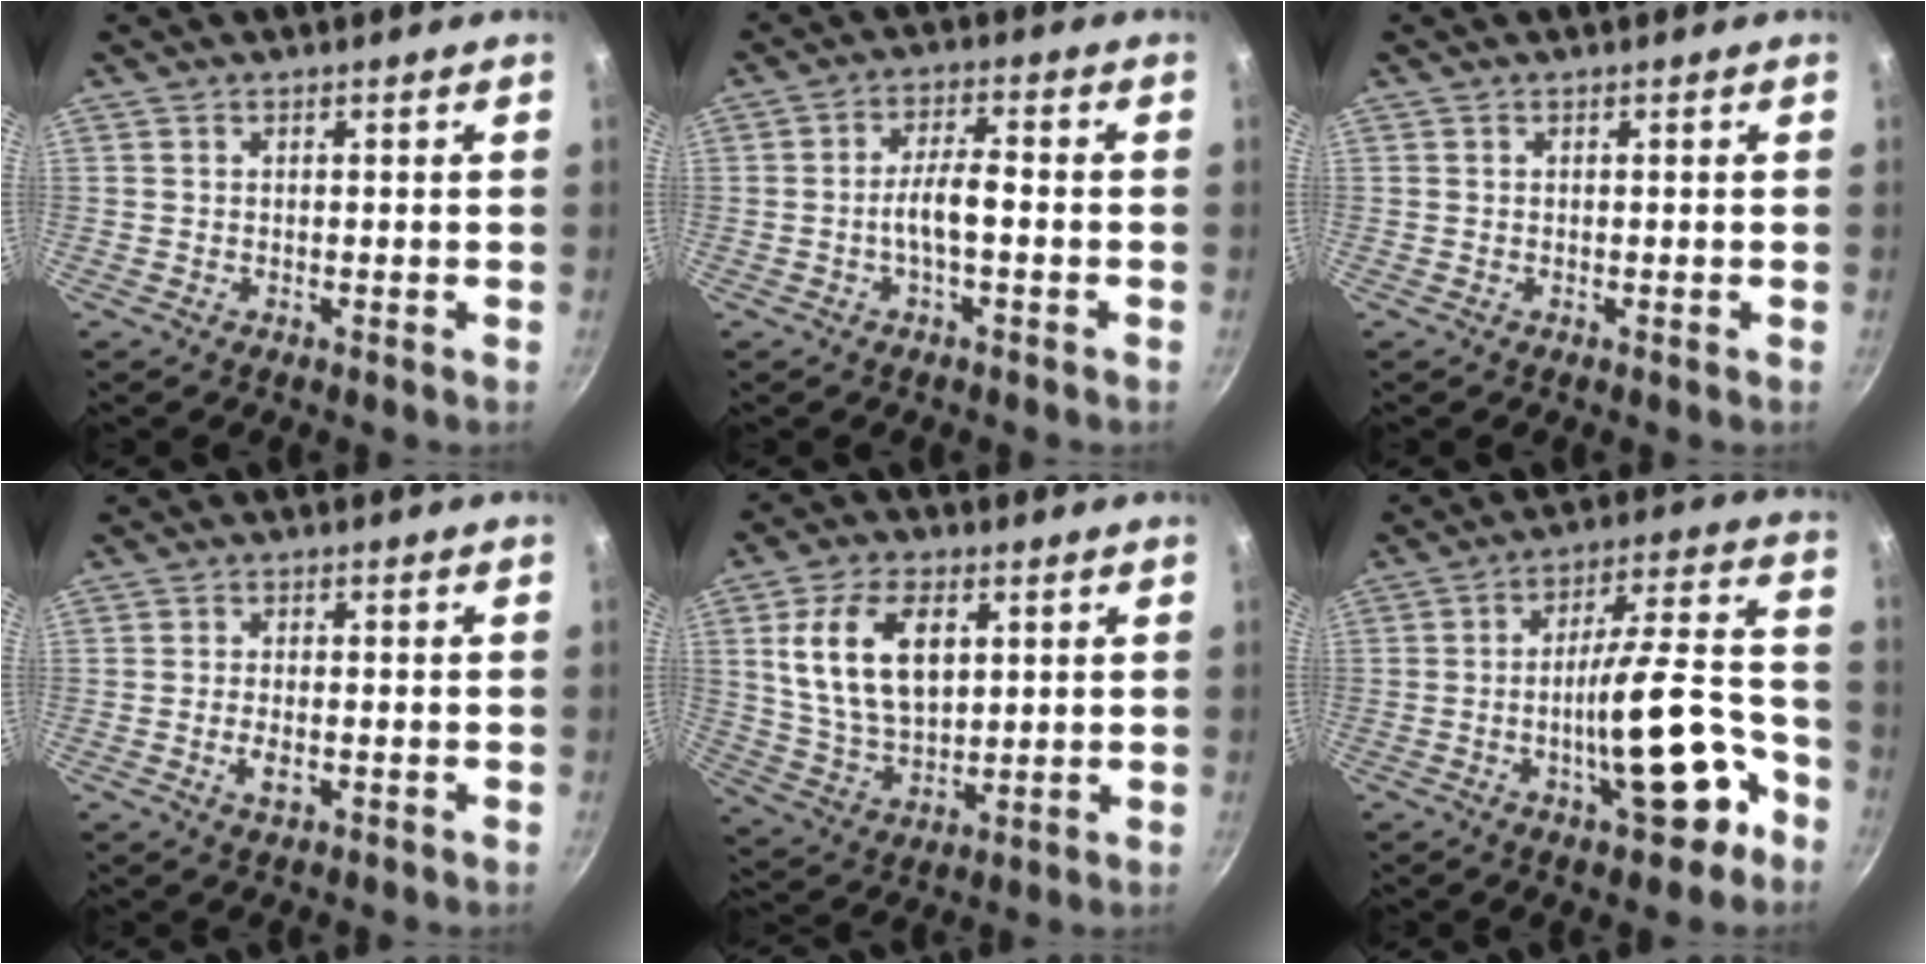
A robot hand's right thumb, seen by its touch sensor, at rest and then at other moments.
{"total": 5.4, "force": [-1.3, 1.6, 5.0], "torque": [-0.094, 0.025, -0.029]}
{"total": 0.0}
{"total": 3.2, "force": [-1.0, 1.6, 2.6], "torque": [-0.052, 0.003, -0.020]}
{"total": 14.6, "force": [3.9, 8.9, 11.0], "torque": [-0.182, -0.014, 0.079]}
{"total": 17.5, "force": [-7.1, 6.0, 14.8], "torque": [-0.187, 0.060, -0.108]}